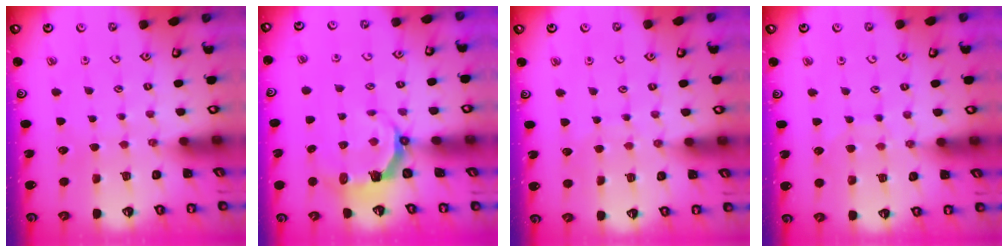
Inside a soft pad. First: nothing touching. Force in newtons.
{"total": 4.9, "press": 3.2, "slide": 3.7}
{"total": 4.4, "press": 4.3, "slide": 0.4}
{"total": 6.2, "press": 6.2, "slide": 0.5}